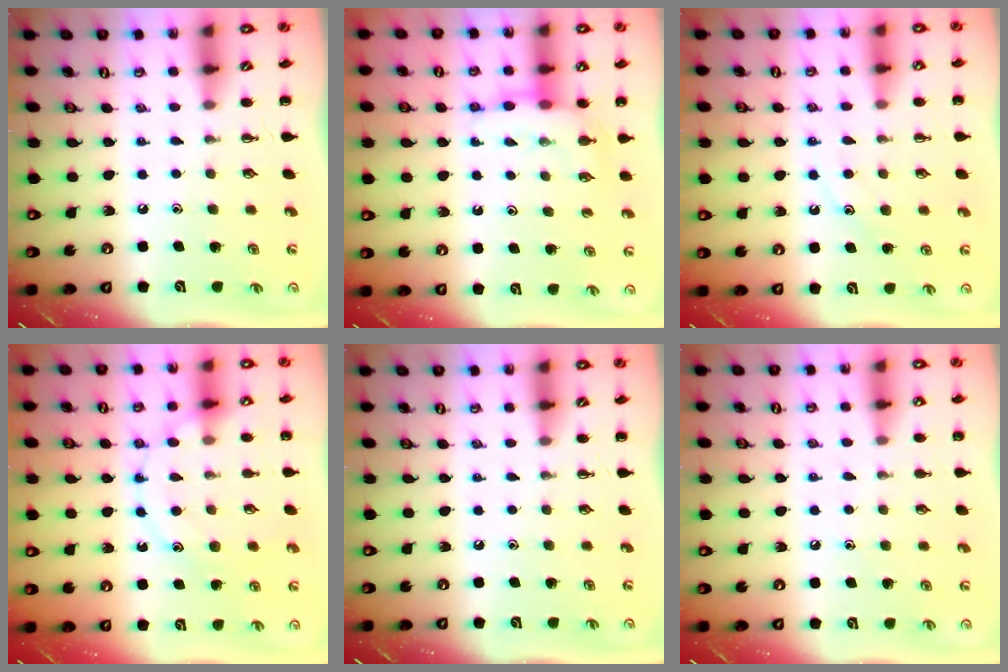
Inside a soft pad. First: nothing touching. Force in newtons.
{"total": 7.7, "press": 7.7, "slide": 0.8}
{"total": 10.6, "press": 10.5, "slide": 1.3}
{"total": 13.7, "press": 13.7, "slide": 0.4}
{"total": 0.0}
{"total": 5.2, "press": 5.0, "slide": 1.4}